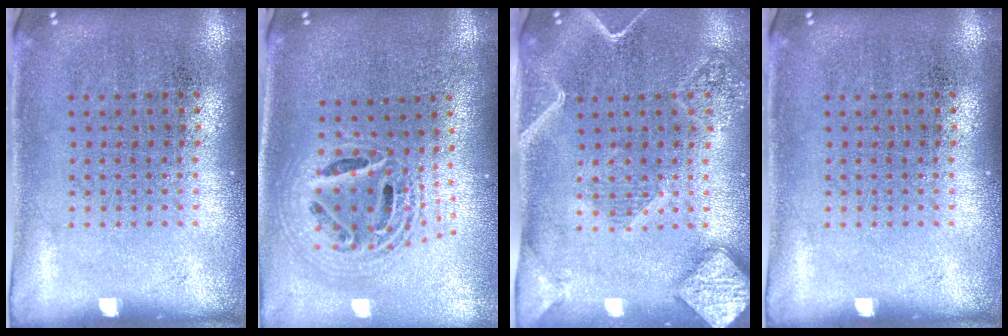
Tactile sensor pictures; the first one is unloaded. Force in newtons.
{"total": 2.2, "press": 1.6, "slide": 1.4}
{"total": 2.6, "press": 2.2, "slide": 1.3}
{"total": 0.0}